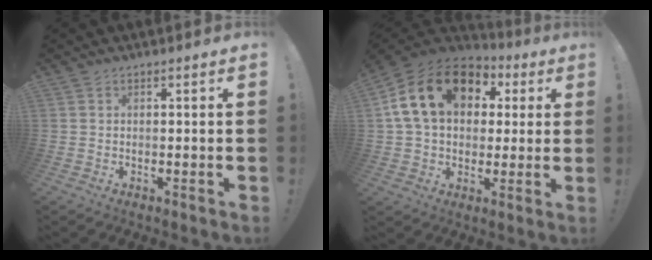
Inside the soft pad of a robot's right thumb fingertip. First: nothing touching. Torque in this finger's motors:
{"motor_torque": [0.13, 1.24, 1.66, -0.13, 0.57]}